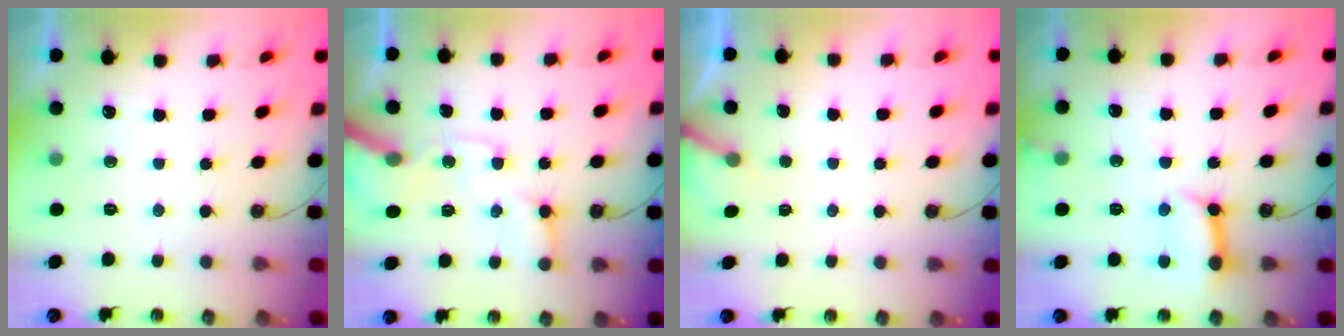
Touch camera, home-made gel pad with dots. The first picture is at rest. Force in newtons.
{"total": 13.7, "press": 13.6, "slide": 2.1}
{"total": 3.9, "press": 3.9, "slide": 0.2}
{"total": 12.3, "press": 12.3, "slide": 1.3}